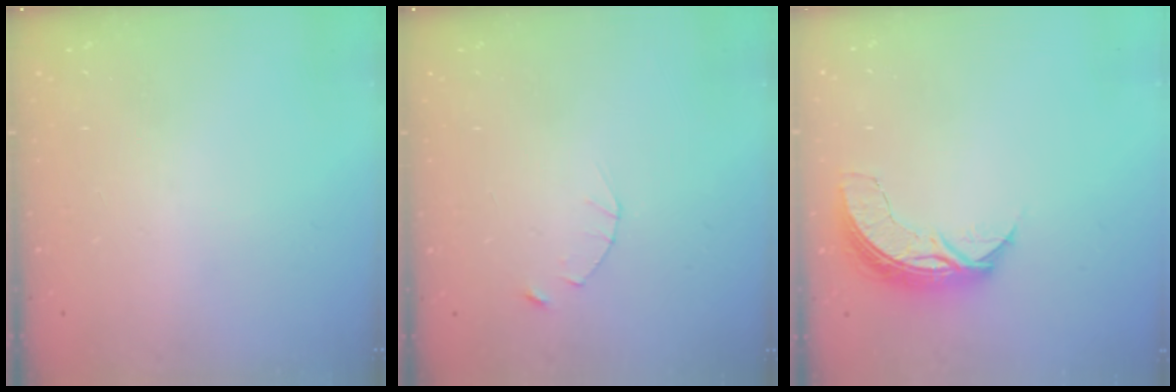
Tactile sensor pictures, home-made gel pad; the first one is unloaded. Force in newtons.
{"total": 2.5, "press": 2.4, "slide": 0.3}
{"total": 7.2, "press": 7.2, "slide": 0.5}